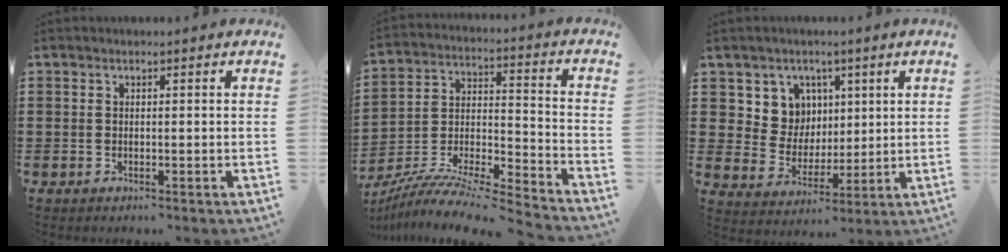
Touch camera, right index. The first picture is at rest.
{"total": 8.4, "force": [-7.8, 0.5, 3.0], "torque": [-0.053, -0.002, -0.157]}
{"total": 7.4, "force": [3.0, 6.7, 1.1], "torque": [-0.054, -0.004, 0.058]}